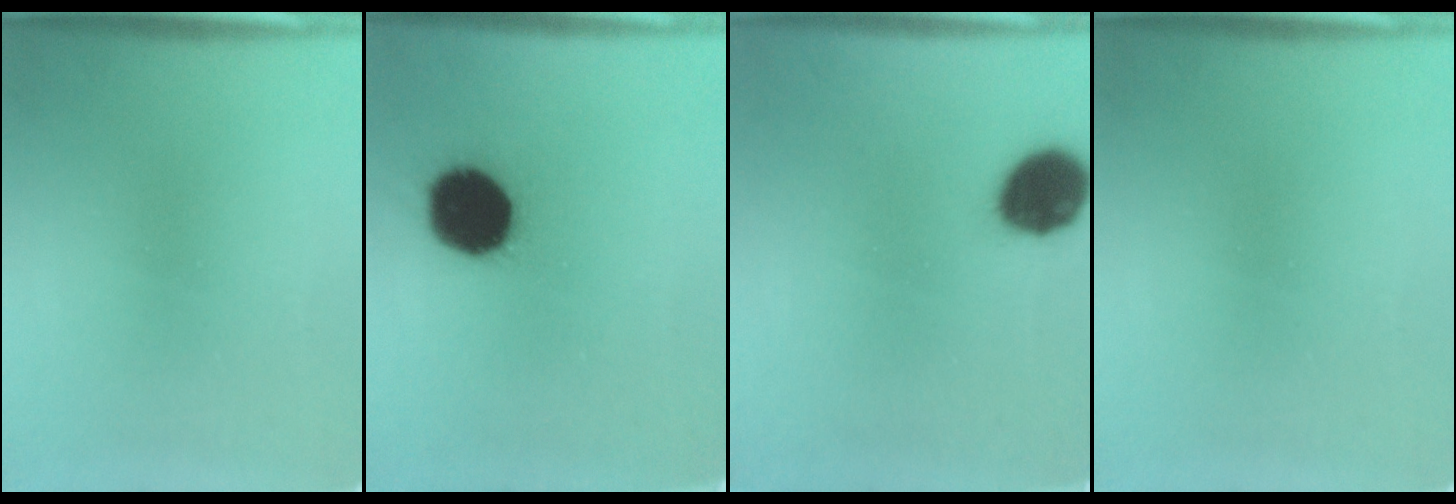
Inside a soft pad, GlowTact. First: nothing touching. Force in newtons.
{"total": 18.1}
{"total": 12.1}
{"total": 0.0}